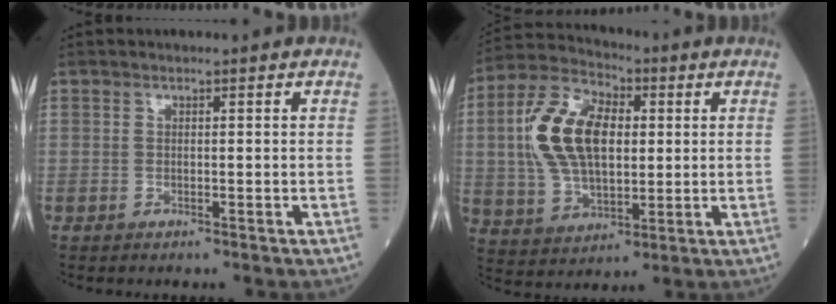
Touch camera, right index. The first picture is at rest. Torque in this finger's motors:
{"motor_torque": [1.97, 0.17, 0.47, 0.11]}